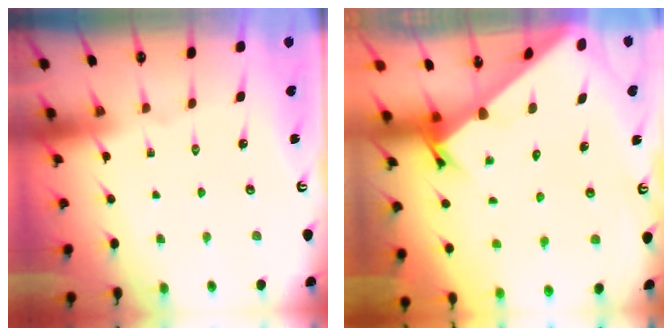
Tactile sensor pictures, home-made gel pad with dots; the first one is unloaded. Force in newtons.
{"total": 3.1, "press": 3.1, "slide": 0.3}